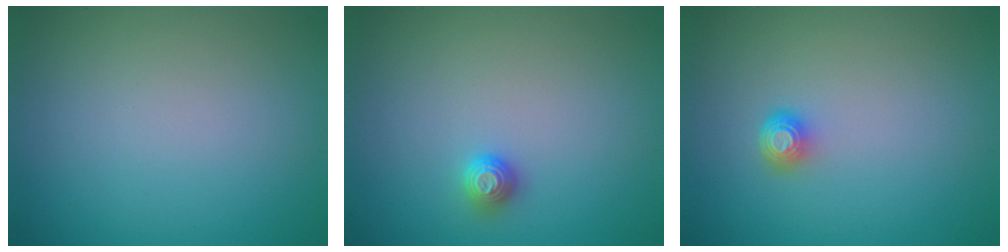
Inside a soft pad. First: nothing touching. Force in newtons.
{"total": 1.1, "press": 1.1, "slide": 0.4}
{"total": 1.5, "press": 1.1, "slide": 1.1}